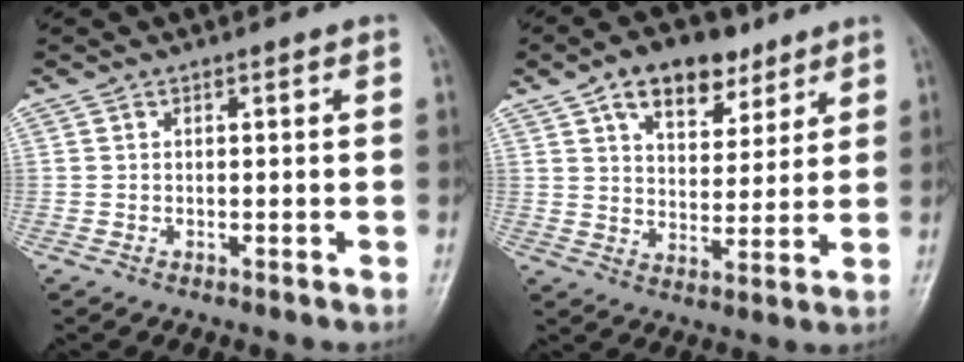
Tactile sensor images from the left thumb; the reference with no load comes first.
{"total": 11.9, "force": [6.9, 7.2, 6.6], "torque": [-0.068, -0.026, 0.112]}